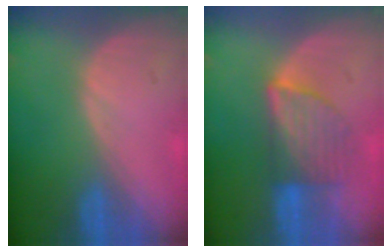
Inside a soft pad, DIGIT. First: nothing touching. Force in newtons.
{"total": 6.1, "press": 6.1, "slide": 0.3}